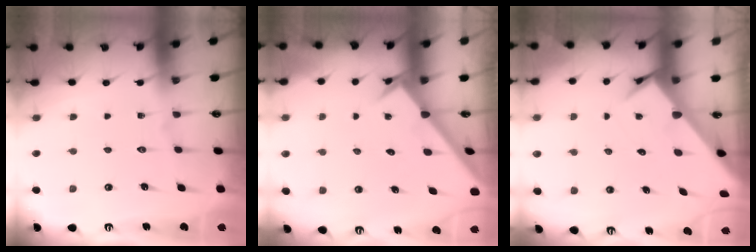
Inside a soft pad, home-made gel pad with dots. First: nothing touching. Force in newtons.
{"total": 2.2, "press": 2.2, "slide": 0.2}
{"total": 3.5, "press": 3.5, "slide": 0.1}